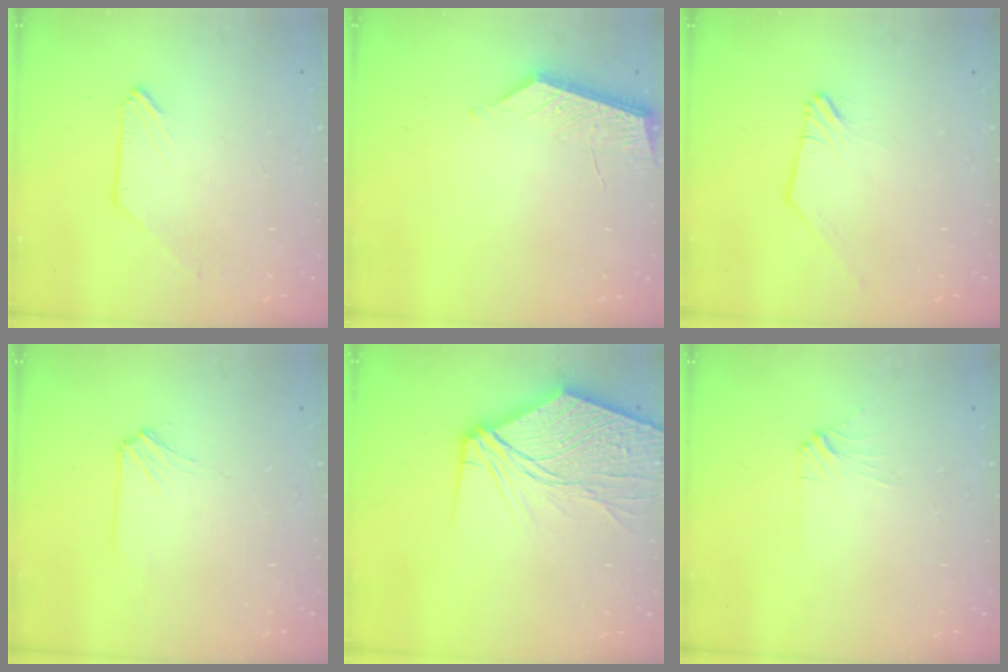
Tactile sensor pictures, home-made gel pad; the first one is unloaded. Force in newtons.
{"total": 4.2, "press": 4.2, "slide": 0.4}
{"total": 0.0}
{"total": 2.1, "press": 2.1, "slide": 0.4}
{"total": 15.1, "press": 14.9, "slide": 2.6}
{"total": 2.8, "press": 2.7, "slide": 0.4}